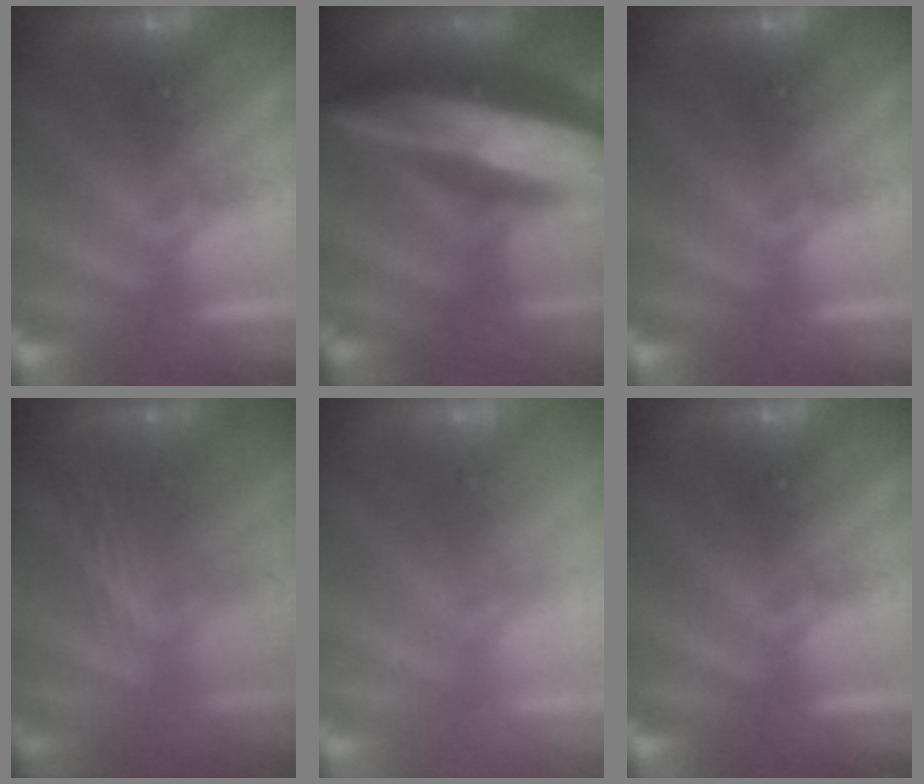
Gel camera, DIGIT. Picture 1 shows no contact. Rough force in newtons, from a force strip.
{"total": 9.4}
{"total": 0.0}
{"total": 2.4}
{"total": 3.5}
{"total": 0.0}